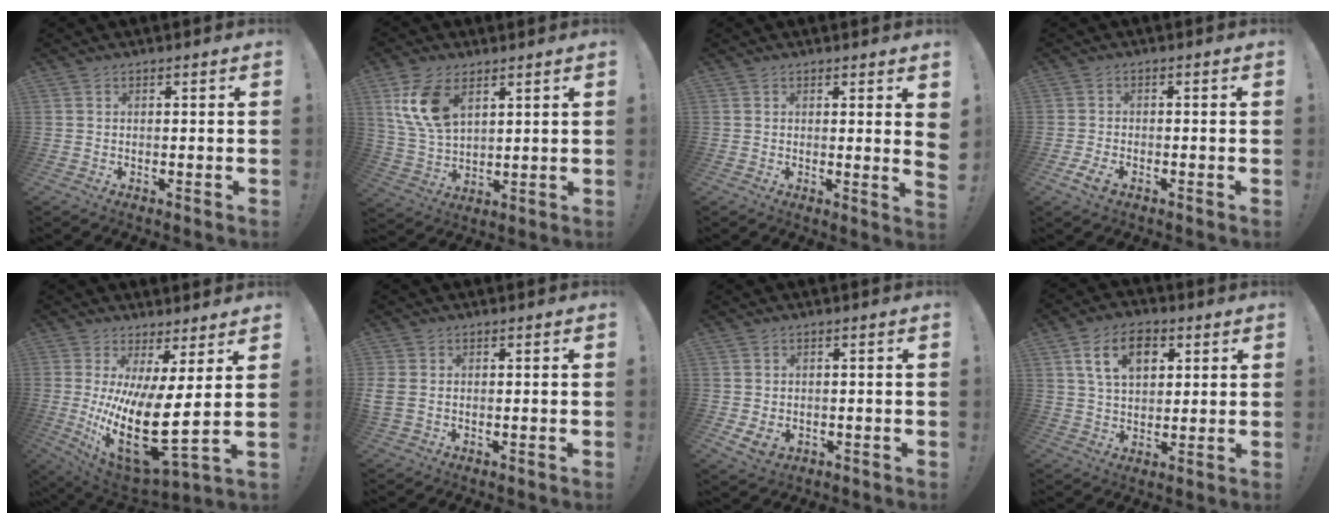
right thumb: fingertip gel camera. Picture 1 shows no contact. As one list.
[{"total": 12.2, "force": [5.7, 7.0, 8.2], "torque": [-0.174, -0.009, 0.107]}, {"total": 3.3, "force": [1.6, -0.2, 2.8], "torque": [-0.026, -0.024, 0.024]}, {"total": 4.3, "force": [-2.3, 2.0, 2.9], "torque": [-0.067, 0.003, -0.040]}, {"total": 18.8, "force": [-0.6, 5.1, 18.1], "torque": [-0.351, -0.035, -0.003]}, {"total": 2.1, "force": [0.2, 1.2, 1.7], "torque": [-0.029, 0.002, 0.006]}, {"total": 4.1, "force": [-0.1, 3.0, 2.8], "torque": [-0.048, -0.004, -0.001]}, {"total": 12.4, "force": [5.0, 7.8, 8.2], "torque": [-0.137, 0.007, 0.094]}]